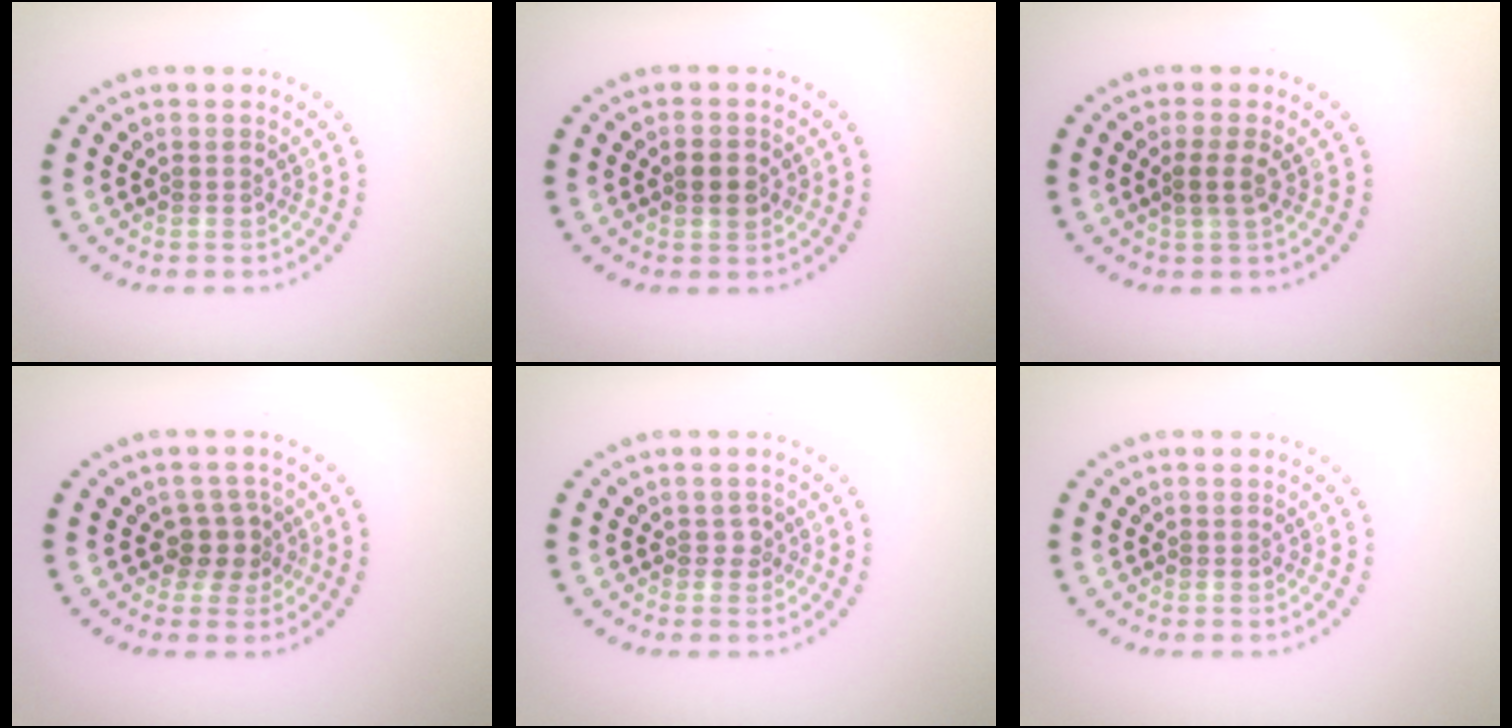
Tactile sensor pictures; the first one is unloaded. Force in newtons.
{"total": 1.9, "press": 1.9, "slide": 0.1}
{"total": 1.6, "press": 1.4, "slide": 0.9}
{"total": 2.2, "press": 1.8, "slide": 1.3}
{"total": 0.9, "press": 0.7, "slide": 0.6}
{"total": 0.0}